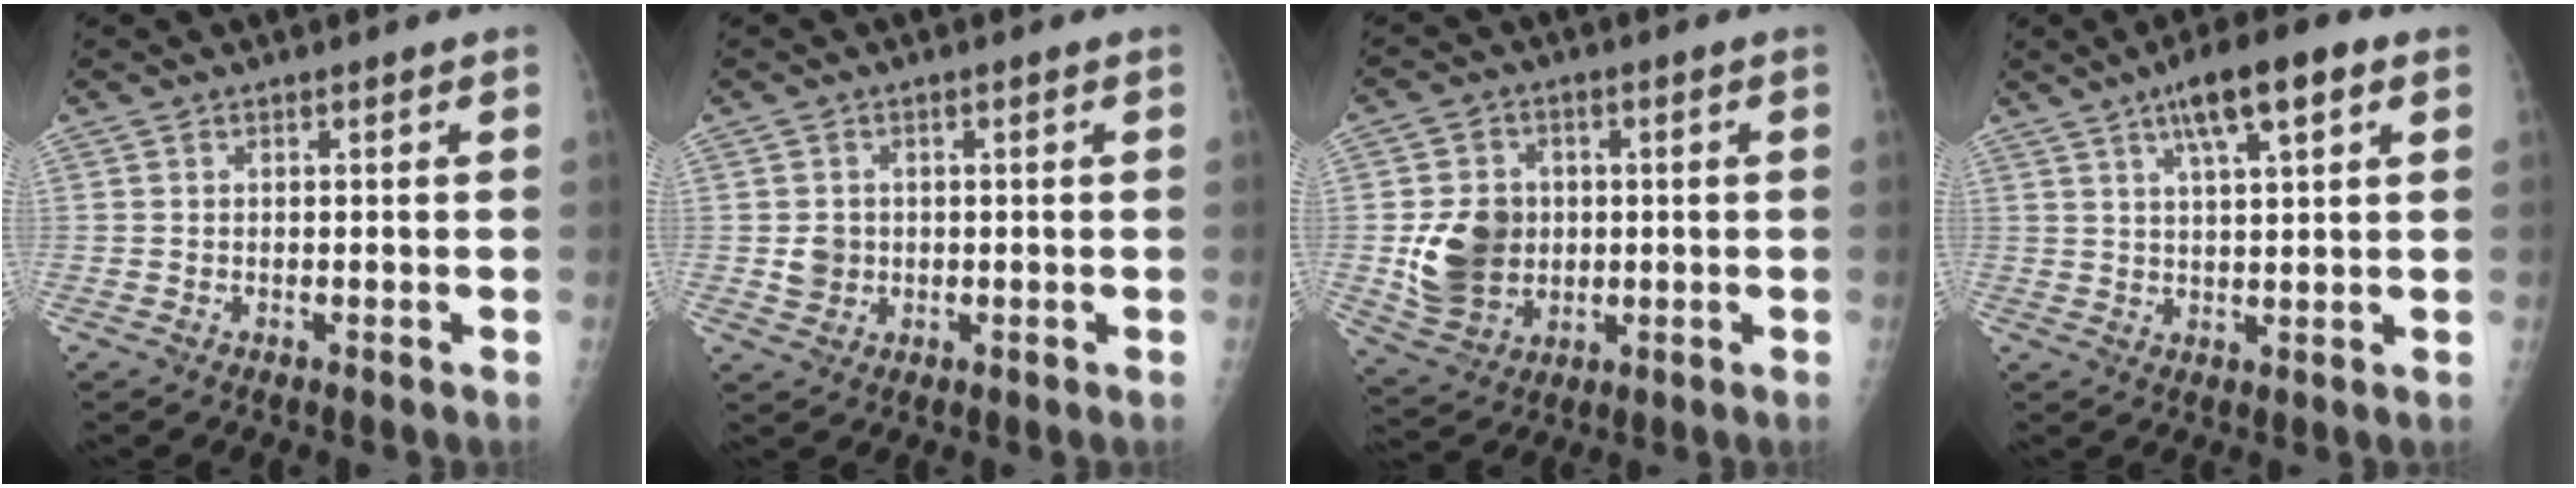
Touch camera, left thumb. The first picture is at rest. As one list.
[{"total": 3.1, "force": [-0.2, 2.9, 1.0], "torque": [-0.002, 0.003, 0.001]}, {"total": 11.7, "force": [-0.2, 9.8, 6.4], "torque": [-0.086, -0.006, 0.010]}, {"total": 10.3, "force": [5.2, 2.7, 8.5], "torque": [-0.131, 0.000, 0.081]}]